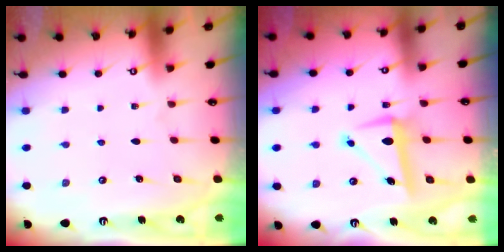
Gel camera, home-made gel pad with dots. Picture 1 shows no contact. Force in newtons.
{"total": 7.6, "press": 7.5, "slide": 1.2}